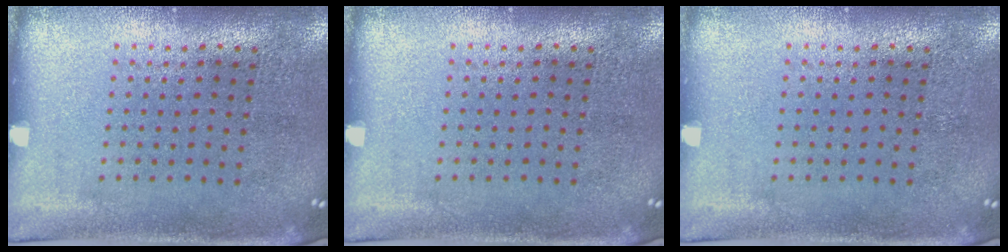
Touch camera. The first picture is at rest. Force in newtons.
{"total": 0.0}
{"total": 0.0}